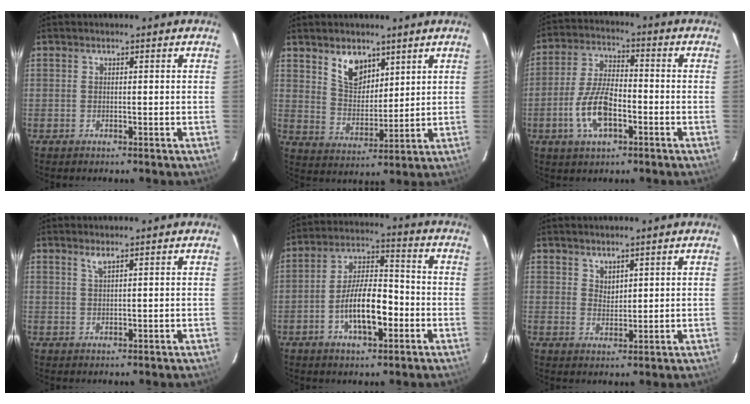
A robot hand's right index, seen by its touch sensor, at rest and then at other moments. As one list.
[{"total": 7.8, "force": [4.9, 4.6, 4.0], "torque": [-0.064, 0.006, 0.100]}, {"total": 10.5, "force": [-3.9, 4.7, 8.6], "torque": [-0.180, 0.003, -0.072]}, {"total": 1.3, "force": [1.0, 0.0, 0.8], "torque": [-0.017, 0.001, 0.019]}, {"total": 11.1, "force": [-3.9, 4.2, 9.5], "torque": [-0.180, 0.009, -0.064]}, {"total": 2.4, "force": [2.0, 1.1, 0.6], "torque": [-0.006, 0.001, 0.038]}]